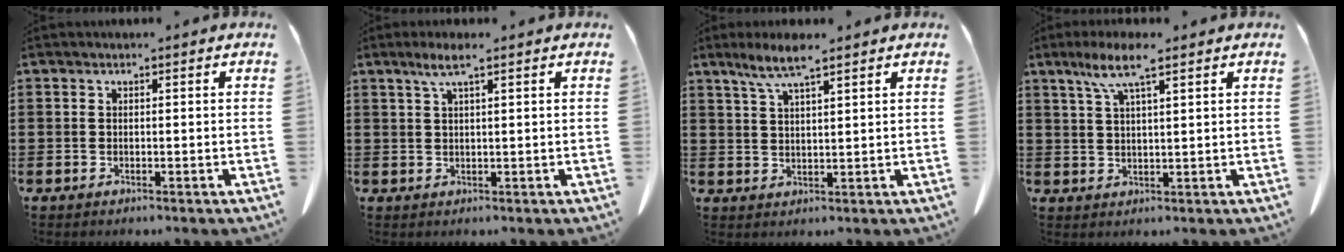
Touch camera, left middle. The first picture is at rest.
{"total": 2.8, "force": [1.6, 0.2, 2.3], "torque": [-0.049, 0.002, 0.028]}
{"total": 5.6, "force": [3.9, 0.8, 4.0], "torque": [-0.086, -0.002, 0.069]}
{"total": 6.4, "force": [4.1, 0.8, 4.9], "torque": [-0.104, 0.002, 0.070]}